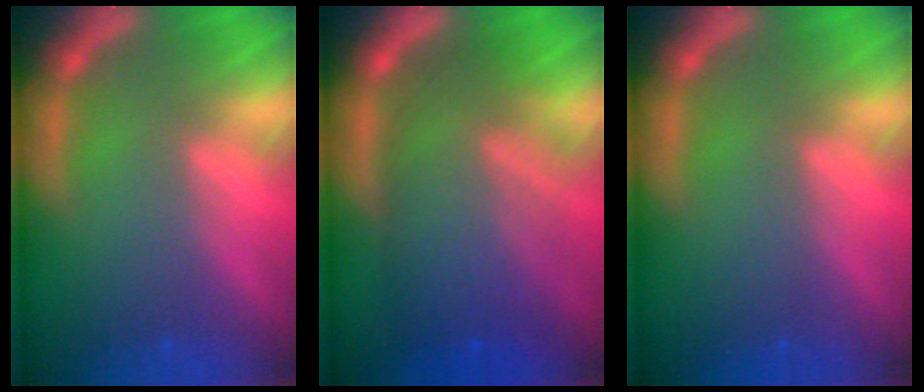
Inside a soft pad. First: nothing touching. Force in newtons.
{"total": 10.1}
{"total": 0.0}